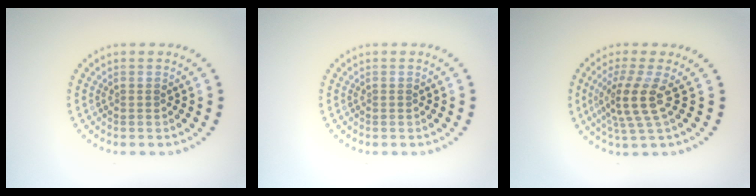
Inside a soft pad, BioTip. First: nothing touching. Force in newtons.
{"total": 0.0}
{"total": 3.7, "press": 2.7, "slide": 2.5}